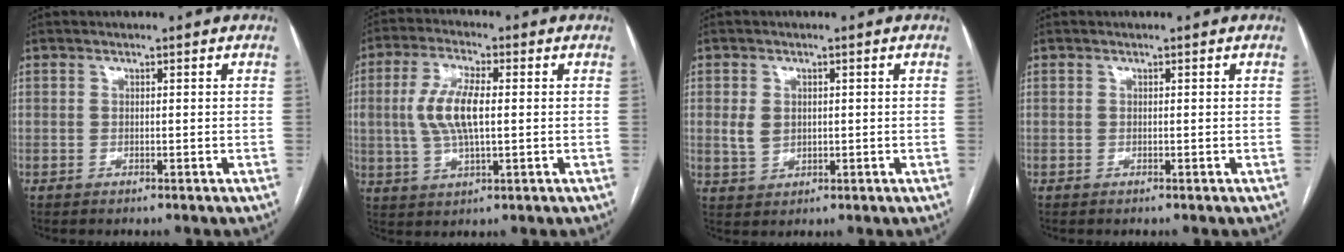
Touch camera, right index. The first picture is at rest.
{"total": 8.7, "force": [0.6, 2.8, 8.2], "torque": [-0.178, 0.008, 0.014]}
{"total": 3.4, "force": [0.5, 2.7, 2.0], "torque": [-0.044, 0.007, 0.018]}
{"total": 0.0}